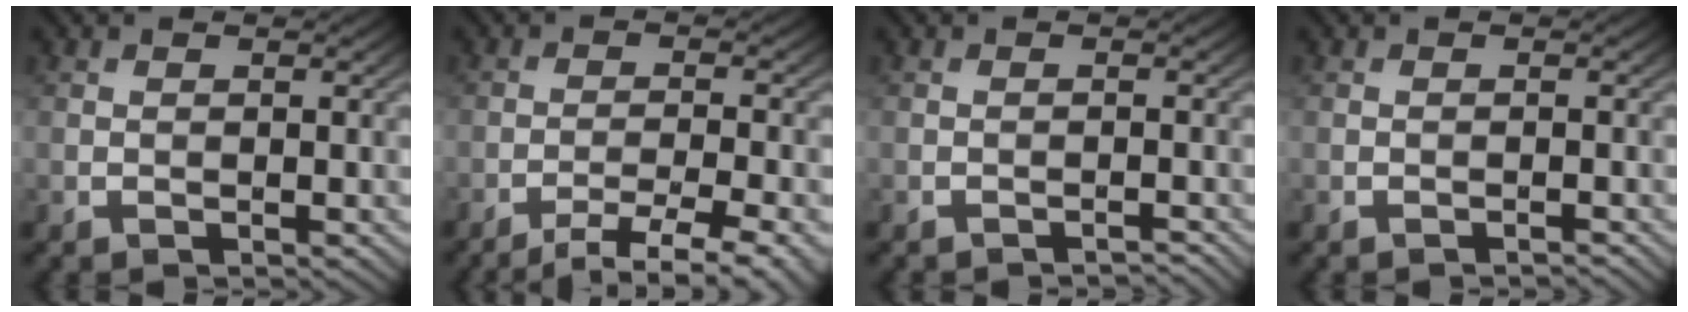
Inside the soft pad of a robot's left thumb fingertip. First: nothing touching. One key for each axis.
{"total": 4.4, "fx": -3.2, "fy": 0.2, "fz": 3.1, "tx": -0.056, "ty": 0.003, "tz": -0.049}
{"total": 1.4, "fx": -1.3, "fy": -0.3, "fz": -0.3, "tx": 0.010, "ty": 0.005, "tz": -0.024}
{"total": 1.0, "fx": -0.9, "fy": -0.2, "fz": -0.1, "tx": 0.004, "ty": 0.004, "tz": -0.019}